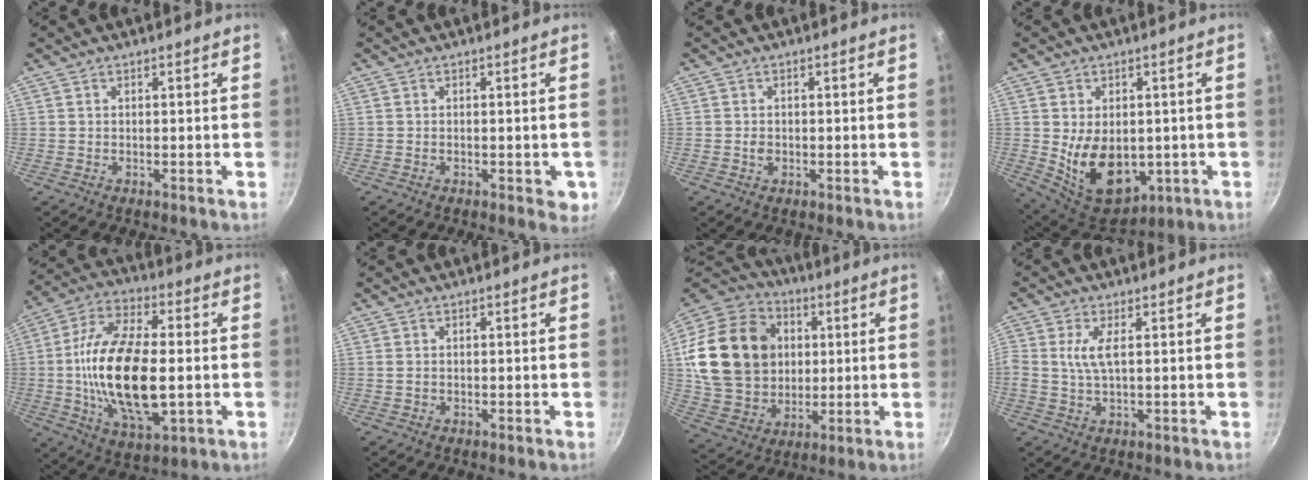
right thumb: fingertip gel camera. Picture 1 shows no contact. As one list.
[{"total": 3.4, "force": [-0.9, 1.7, 2.8], "torque": [-0.023, -0.002, -0.012]}, {"total": 1.5, "force": [-0.3, 1.2, 0.8], "torque": [-0.013, 0.004, -0.005]}, {"total": 13.9, "force": [-1.2, 9.5, 10.1], "torque": [-0.131, -0.021, 0.010]}, {"total": 21.3, "force": [-1.3, 9.9, 18.8], "torque": [-0.354, 0.010, -0.028]}, {"total": 1.1, "force": [-0.1, 0.9, 0.6], "torque": [-0.010, 0.002, -0.002]}, {"total": 24.4, "force": [3.7, 19.5, 14.1], "torque": [-0.237, 0.011, 0.078]}, {"total": 4.4, "force": [0.8, 1.5, 4.0], "torque": [-0.096, 0.003, 0.016]}]